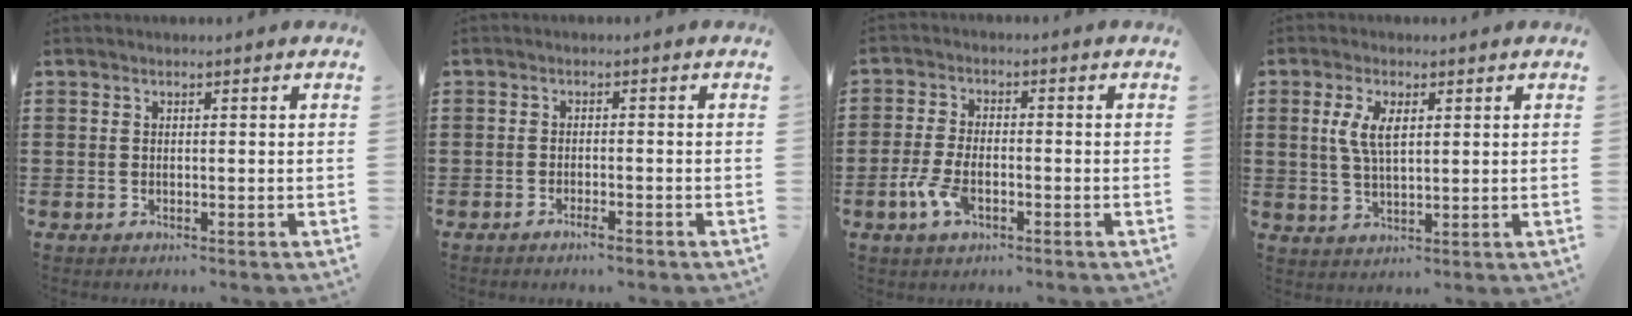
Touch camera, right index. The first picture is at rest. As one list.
[{"total": 1.5, "force": [-1.3, 0.1, 0.8], "torque": [-0.014, -0.002, -0.022]}, {"total": 5.3, "force": [-2.3, 2.4, 4.1], "torque": [-0.095, -0.002, -0.046]}, {"total": 4.9, "force": [1.3, 2.1, 4.2], "torque": [-0.090, 0.008, 0.021]}]